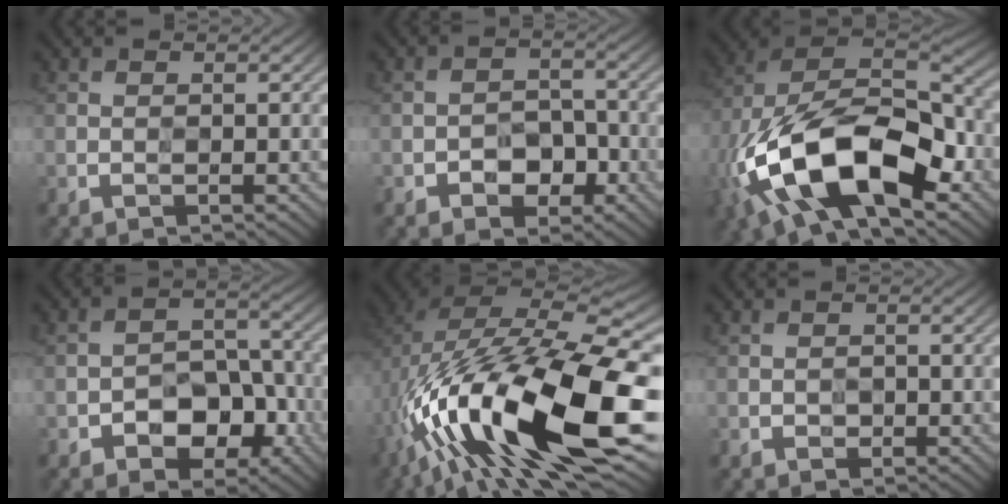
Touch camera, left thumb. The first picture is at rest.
{"total": 3.9, "force": [-2.6, 2.5, 1.5], "torque": [-0.009, 0.006, -0.048]}
{"total": 18.8, "force": [-8.4, 10.1, 13.6], "torque": [-0.302, -0.020, -0.136]}
{"total": 6.9, "force": [-3.9, 4.3, 3.7], "torque": [-0.040, 0.000, -0.068]}
{"total": 19.9, "force": [-7.2, 7.7, 16.8], "torque": [-0.326, -0.016, -0.123]}
{"total": 0.8, "force": [-0.4, 0.7, 0.1], "torque": [-0.001, 0.001, -0.009]}